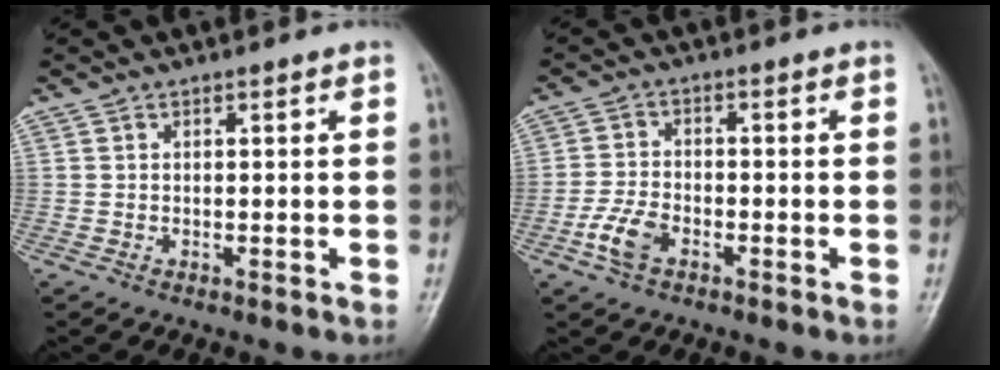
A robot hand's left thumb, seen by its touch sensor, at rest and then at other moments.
{"total": 5.3, "force": [-2.6, 3.0, 3.4], "torque": [-0.073, 0.011, -0.055]}